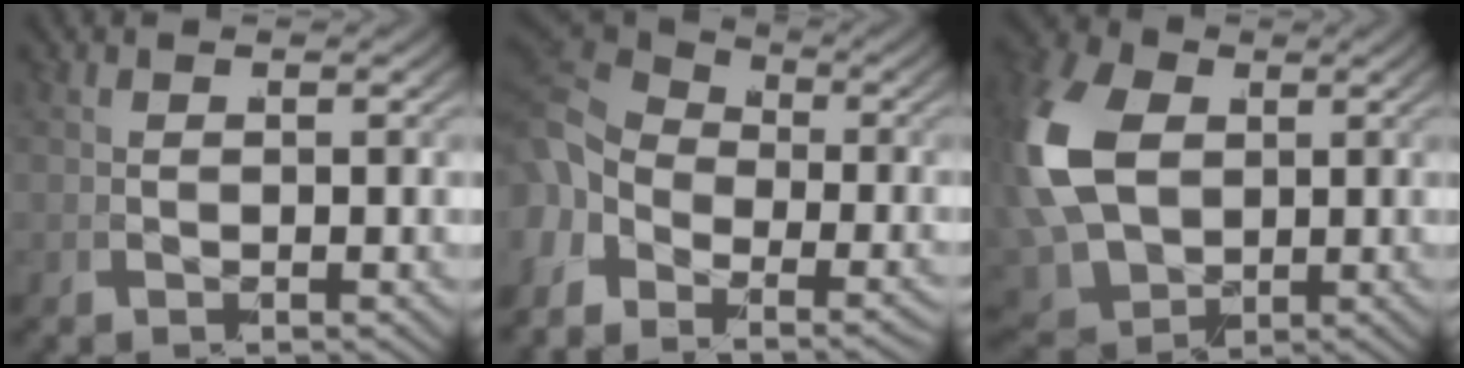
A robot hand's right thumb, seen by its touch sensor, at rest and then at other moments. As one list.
[{"total": 5.0, "force": [0.7, 3.5, 3.4], "torque": [-0.072, -0.006, 0.013]}, {"total": 12.5, "force": [0.9, 9.5, 8.0], "torque": [-0.225, -0.056, 0.049]}]